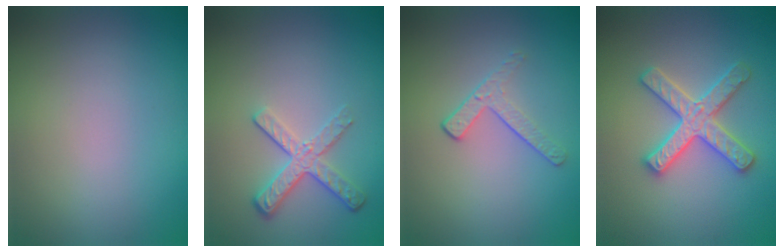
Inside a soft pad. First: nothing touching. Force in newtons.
{"total": 3.4, "press": 2.6, "slide": 2.2}
{"total": 1.8, "press": 1.1, "slide": 1.4}
{"total": 3.7, "press": 3.6, "slide": 0.6}